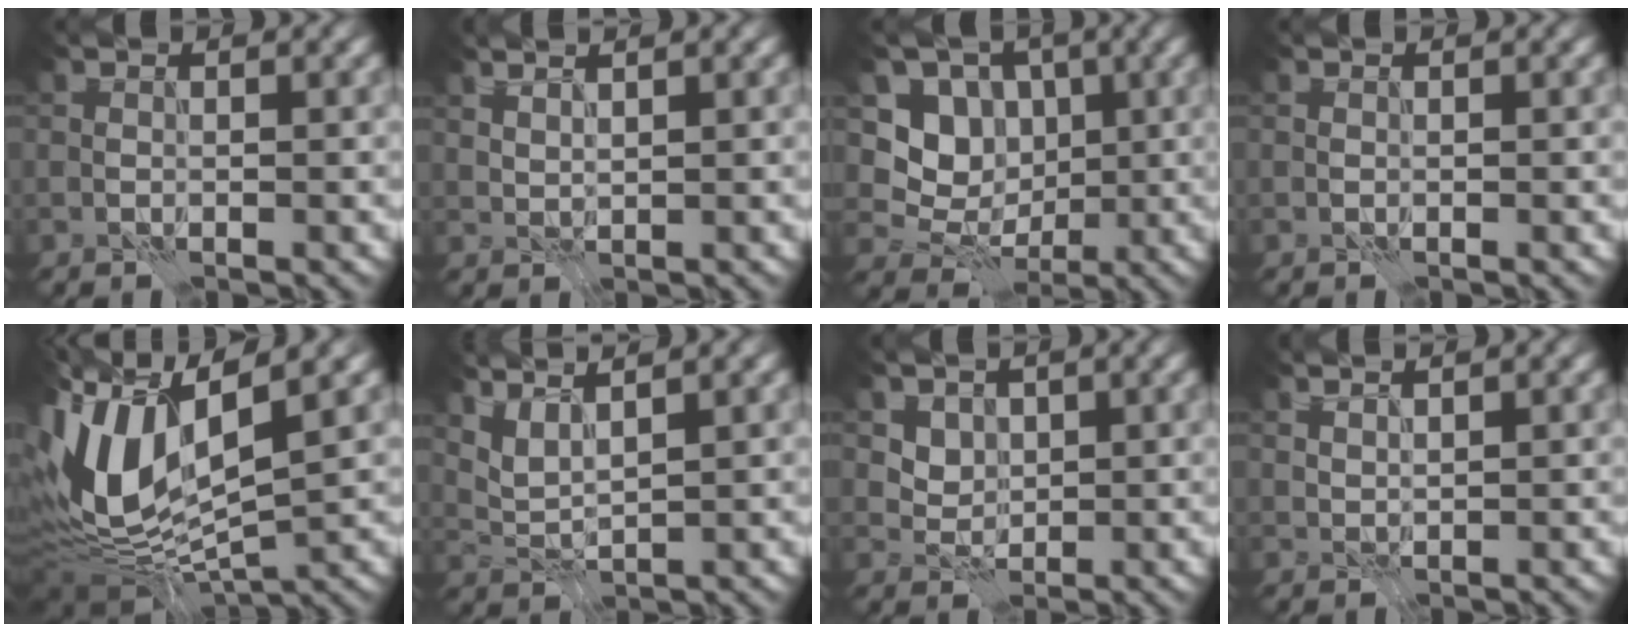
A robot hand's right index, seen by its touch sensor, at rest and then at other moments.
{"total": 1.4, "force": [1.3, 0.1, 0.6], "torque": [-0.007, -0.004, 0.024]}
{"total": 5.2, "force": [0.9, 4.7, 2.1], "torque": [-0.023, -0.009, -0.001]}
{"total": 0.0}
{"total": 11.8, "force": [-0.1, 5.7, 10.4], "torque": [-0.226, -0.010, -0.003]}
{"total": 3.0, "force": [2.6, 0.5, 1.4], "torque": [-0.038, -0.001, 0.053]}
{"total": 2.2, "force": [1.3, 1.7, 0.6], "torque": [-0.013, -0.016, 0.040]}
{"total": 1.2, "force": [1.1, 0.1, 0.4], "torque": [-0.004, -0.004, 0.021]}